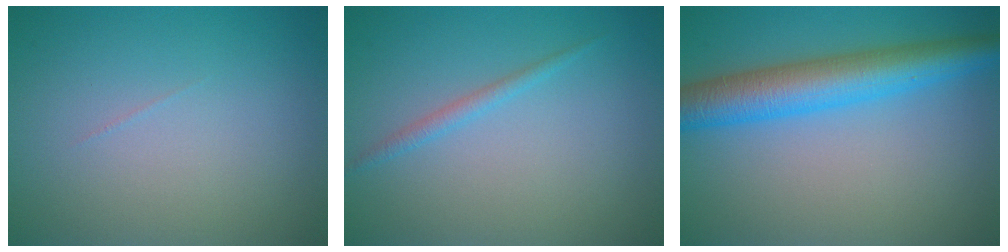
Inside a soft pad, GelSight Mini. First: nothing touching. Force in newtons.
{"total": 1.2, "press": 1.2, "slide": 0.1}
{"total": 6.7, "press": 6.7, "slide": 0.1}